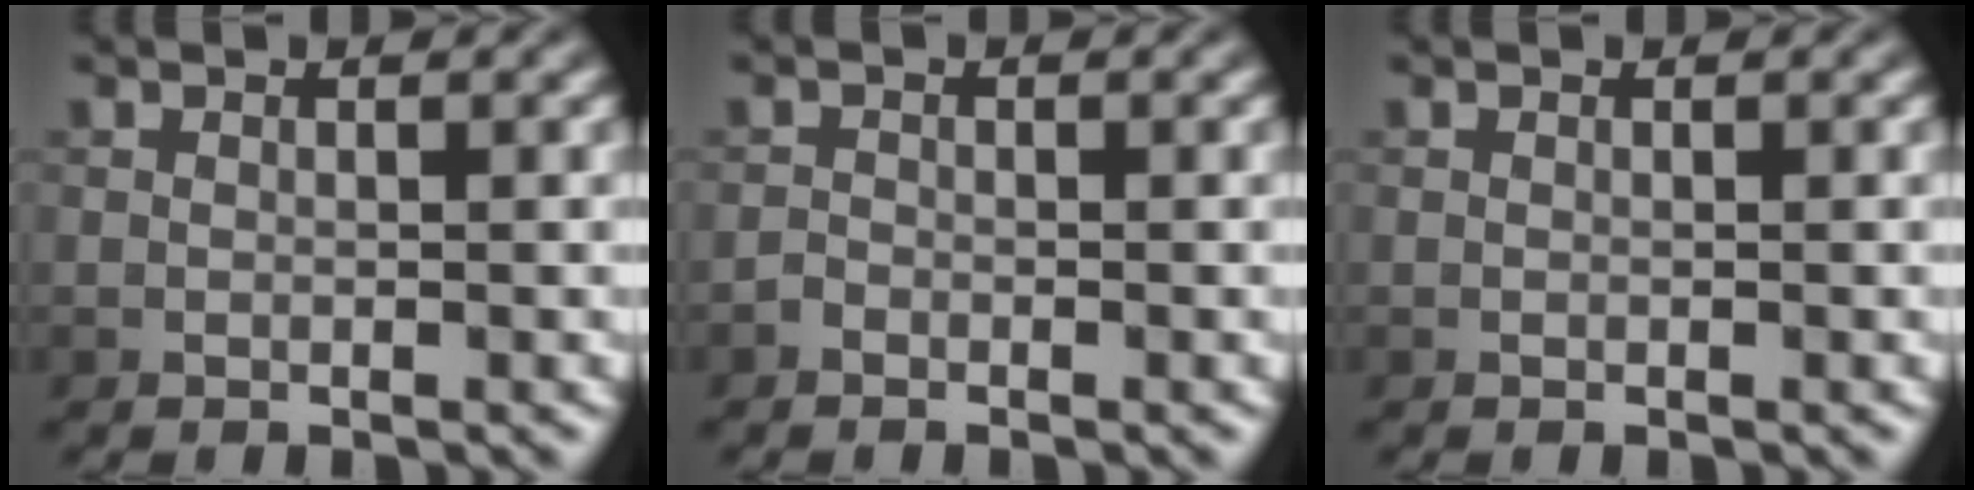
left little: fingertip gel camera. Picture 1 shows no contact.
{"total": 0.7, "force": [-0.6, 0.3, 0.1], "torque": [0.000, -0.002, -0.015]}
{"total": 0.0}